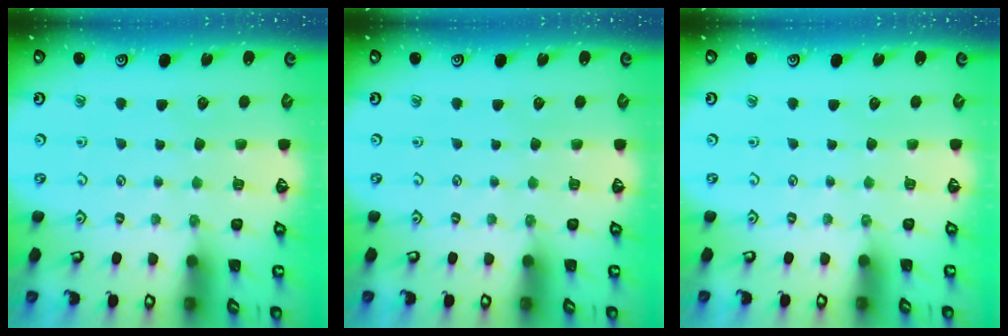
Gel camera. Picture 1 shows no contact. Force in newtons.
{"total": 0.0}
{"total": 0.0}